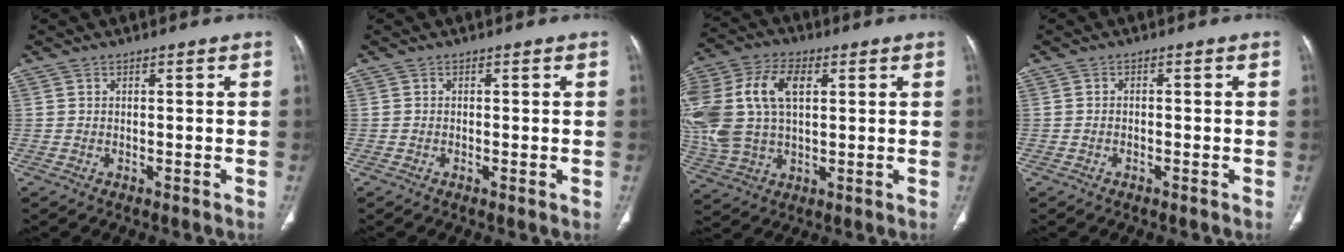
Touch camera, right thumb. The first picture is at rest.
{"total": 0.6, "force": [-0.1, 0.1, 0.6], "torque": [-0.014, -0.003, -0.005]}
{"total": 20.0, "force": [4.1, 12.1, 15.3], "torque": [-0.360, 0.016, 0.079]}
{"total": 0.7, "force": [-0.3, 0.4, 0.4], "torque": [-0.007, 0.004, -0.008]}